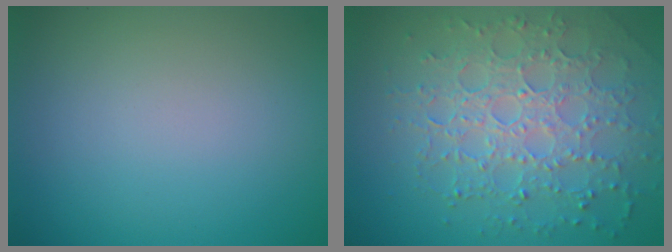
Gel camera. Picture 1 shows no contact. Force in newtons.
{"total": 7.2, "press": 5.2, "slide": 4.9}